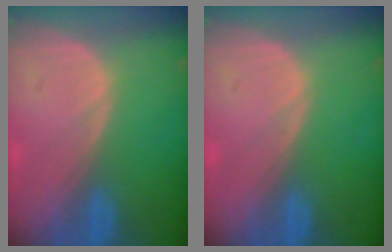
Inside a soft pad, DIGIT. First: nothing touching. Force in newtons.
{"total": 0.0}